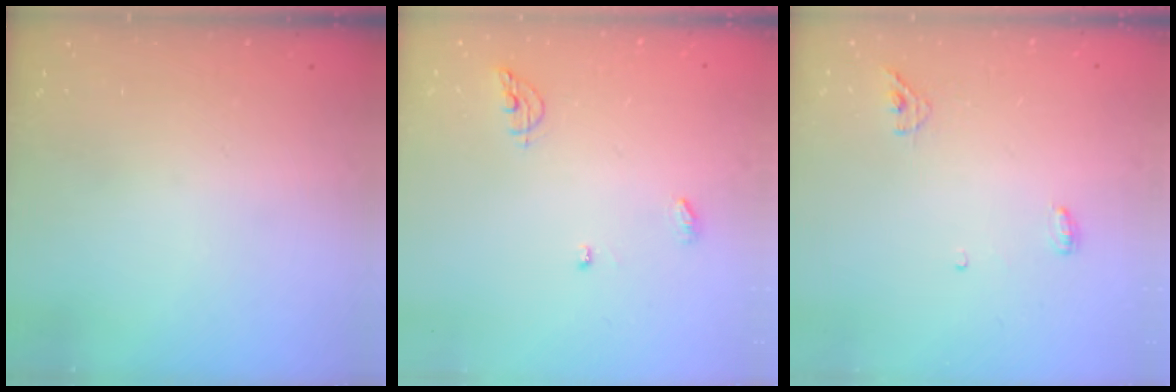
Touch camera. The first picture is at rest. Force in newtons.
{"total": 6.0, "press": 6.0, "slide": 0.4}
{"total": 5.1, "press": 5.0, "slide": 1.1}